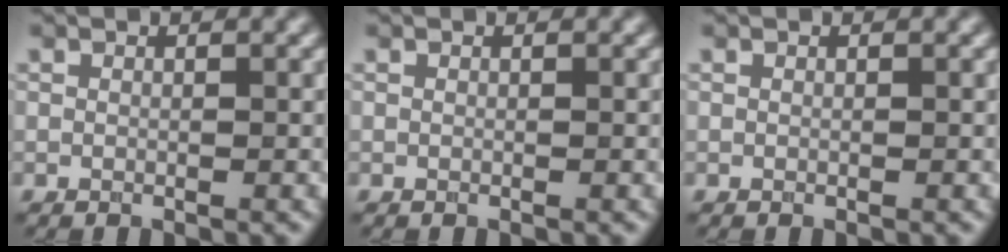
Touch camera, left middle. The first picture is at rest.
{"total": 0.0}
{"total": 0.0}